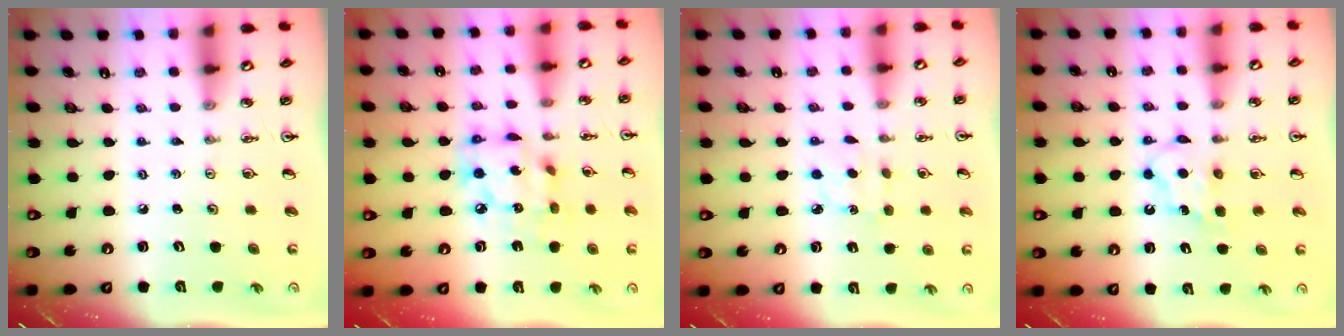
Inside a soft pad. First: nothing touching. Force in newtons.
{"total": 13.7, "press": 13.6, "slide": 1.3}
{"total": 4.3, "press": 4.3, "slide": 0.5}
{"total": 6.1, "press": 6.1, "slide": 0.7}